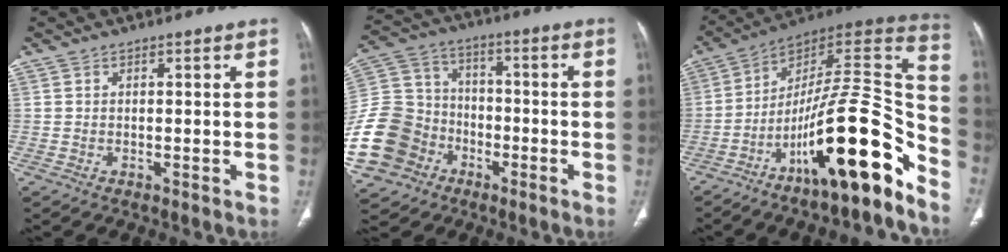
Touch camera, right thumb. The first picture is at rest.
{"total": 20.1, "force": [-7.7, 16.2, 8.9], "torque": [-0.198, 0.054, -0.133]}
{"total": 25.0, "force": [-14.2, 5.5, 19.9], "torque": [-0.274, 0.103, -0.229]}